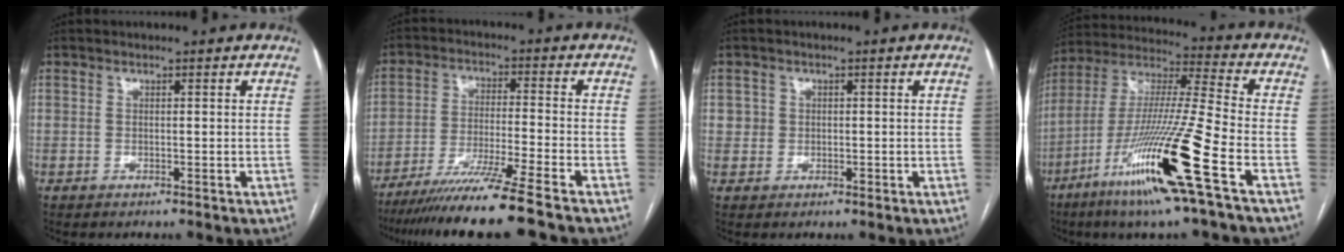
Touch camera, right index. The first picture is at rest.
{"total": 13.8, "force": [-11.2, -2.2, 7.8], "torque": [-0.120, -0.039, -0.185]}
{"total": 1.9, "force": [0.2, 1.9, 0.2], "torque": [0.005, 0.008, 0.004]}
{"total": 20.4, "force": [-9.4, -0.9, 18.0], "torque": [-0.376, -0.043, -0.184]}